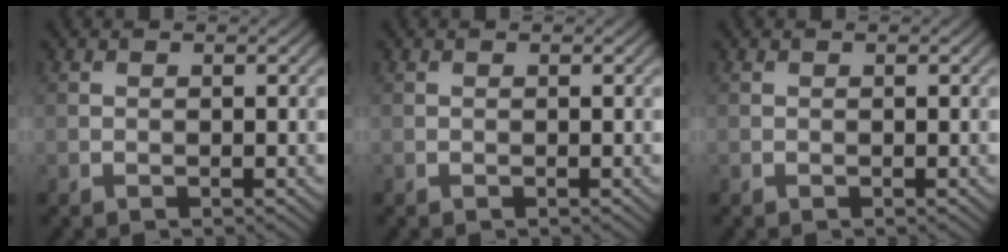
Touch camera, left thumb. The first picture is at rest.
{"total": 0.0}
{"total": 0.0}